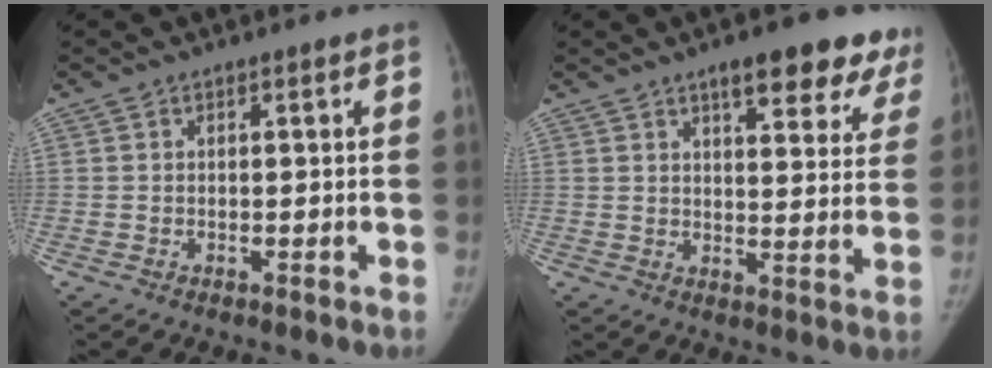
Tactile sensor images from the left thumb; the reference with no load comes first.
{"total": 14.3, "force": [9.9, 5.0, 9.0], "torque": [-0.063, -0.040, 0.117]}